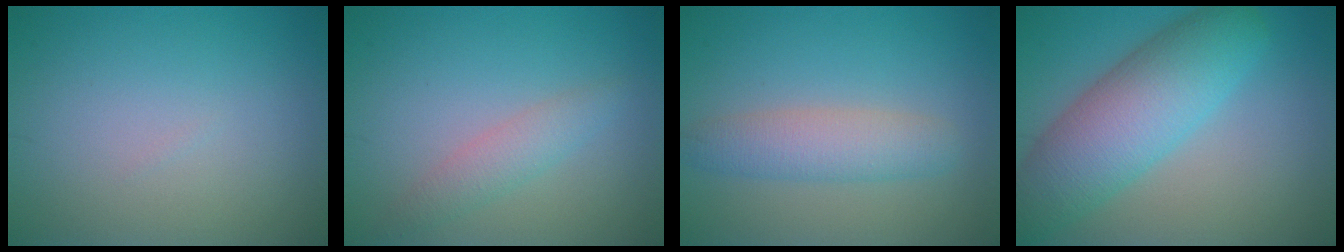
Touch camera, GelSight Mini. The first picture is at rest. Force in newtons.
{"total": 2.1, "press": 2.1, "slide": 0.1}
{"total": 3.5, "press": 3.5, "slide": 0.1}
{"total": 8.2, "press": 8.2, "slide": 0.3}